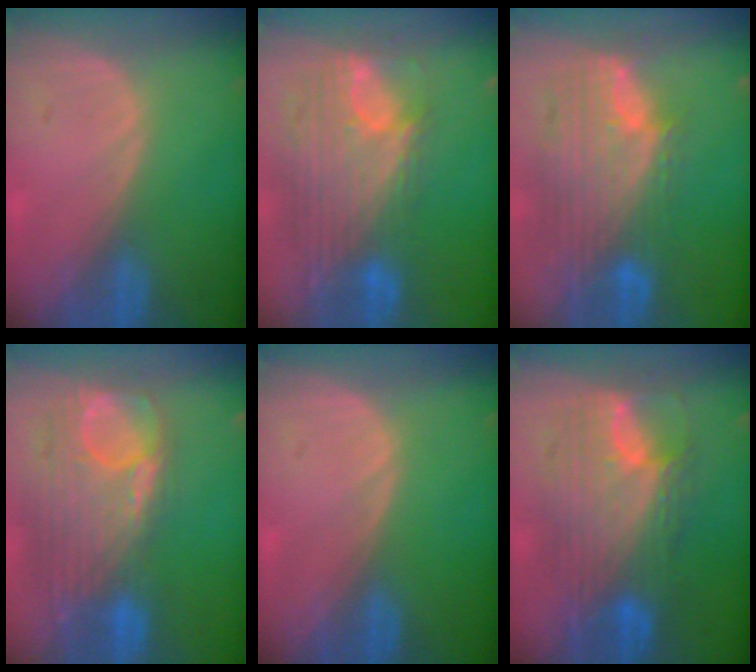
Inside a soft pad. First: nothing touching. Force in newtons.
{"total": 12.1, "press": 10.2, "slide": 6.4}
{"total": 11.9, "press": 10.2, "slide": 6.2}
{"total": 12.7, "press": 10.7, "slide": 6.8}
{"total": 0.0}
{"total": 11.7, "press": 11.7, "slide": 1.1}